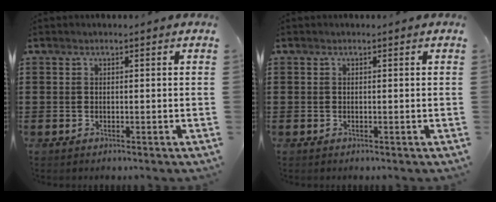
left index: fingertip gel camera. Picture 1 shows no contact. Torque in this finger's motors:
{"motor_torque": [-0.07, 0.06, 0.00, 0.00]}